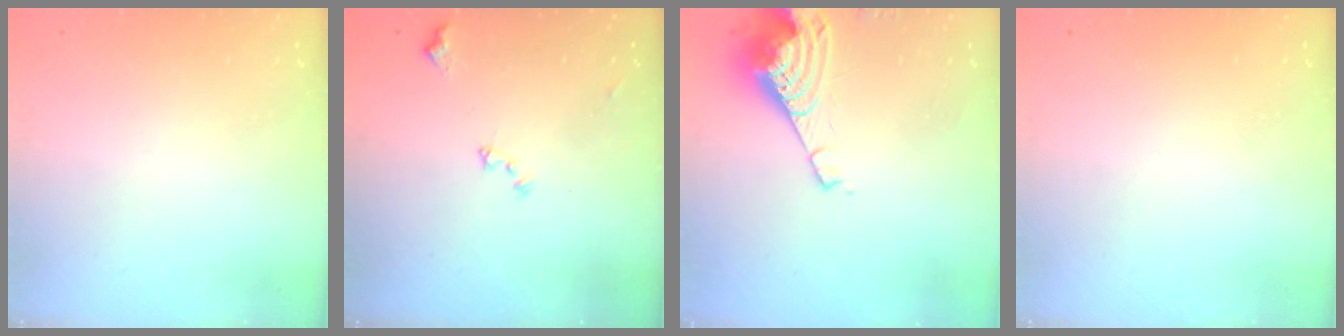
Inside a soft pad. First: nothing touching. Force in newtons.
{"total": 8.7, "press": 8.6, "slide": 1.1}
{"total": 10.8, "press": 10.7, "slide": 1.1}
{"total": 0.0}